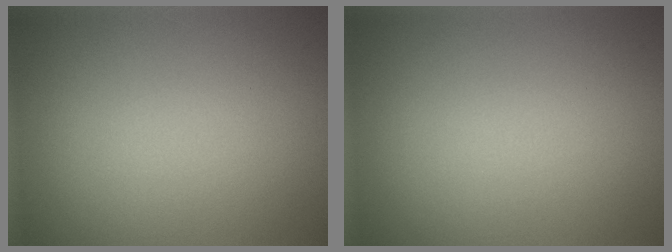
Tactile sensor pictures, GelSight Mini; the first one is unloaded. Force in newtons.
{"total": 0.0}